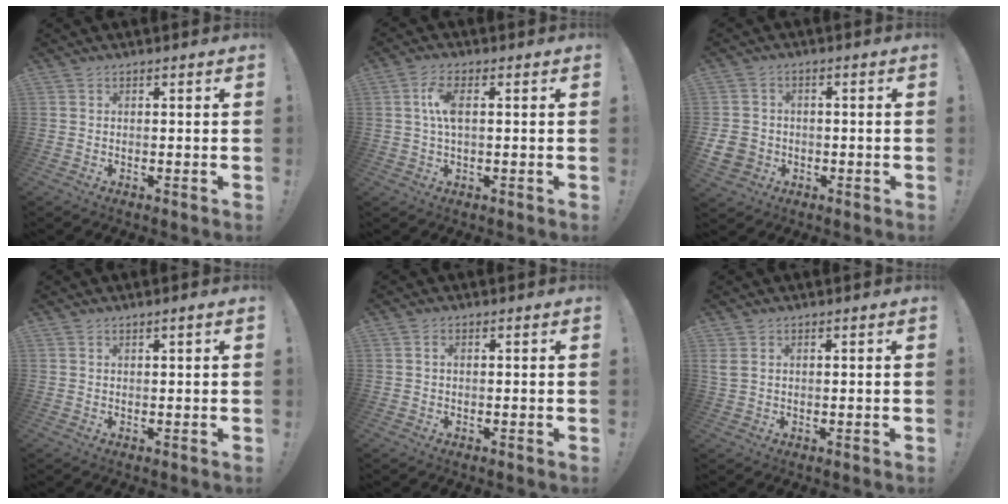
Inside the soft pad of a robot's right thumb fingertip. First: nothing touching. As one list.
[{"total": 6.6, "force": [1.0, 2.5, 6.0], "torque": [-0.112, 0.000, 0.015]}, {"total": 7.3, "force": [-1.7, 6.3, 3.2], "torque": [-0.056, 0.009, -0.030]}, {"total": 1.1, "force": [0.6, -0.2, 0.9], "torque": [-0.016, 0.001, 0.009]}, {"total": 0.9, "force": [0.3, 0.4, 0.8], "torque": [-0.017, 0.002, 0.005]}, {"total": 2.4, "force": [1.2, 1.3, 1.7], "torque": [-0.034, 0.003, 0.024]}]